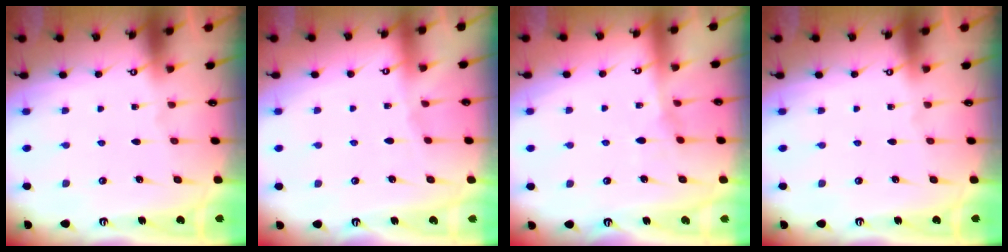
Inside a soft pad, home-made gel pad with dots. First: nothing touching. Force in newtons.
{"total": 2.4, "press": 2.4, "slide": 0.4}
{"total": 5.9, "press": 5.9, "slide": 0.8}
{"total": 0.0}